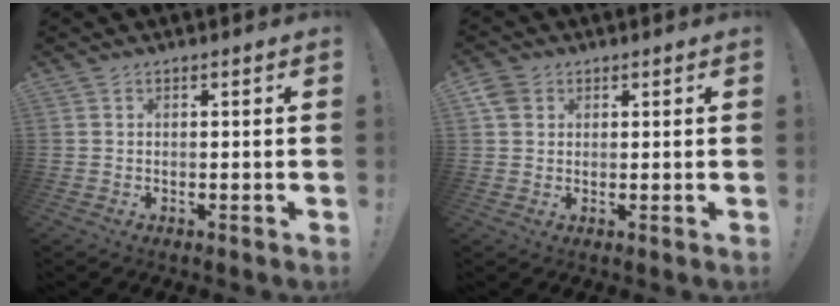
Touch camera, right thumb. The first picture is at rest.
{"total": 3.8, "force": [1.7, 3.1, 1.5], "torque": [-0.025, 0.000, 0.034]}